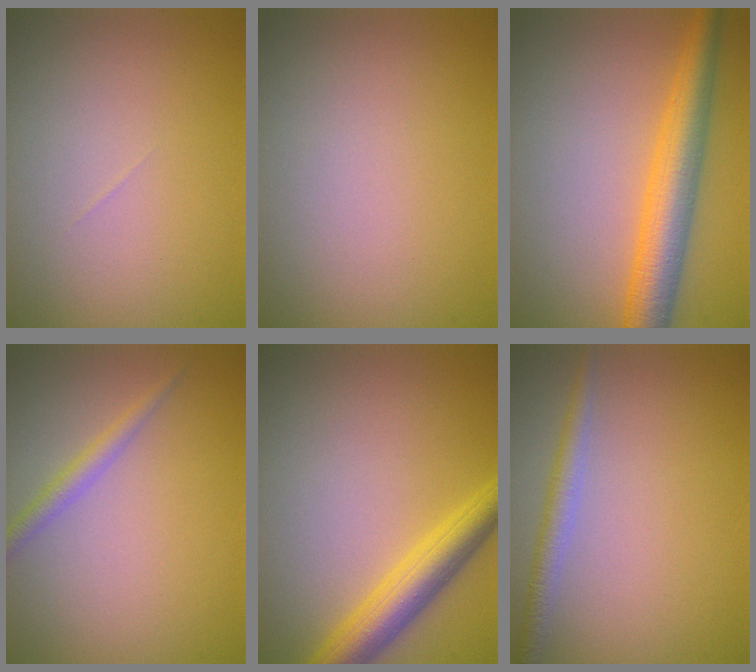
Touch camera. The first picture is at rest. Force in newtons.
{"total": 0.0}
{"total": 5.9, "press": 5.9, "slide": 0.1}
{"total": 1.6, "press": 1.6, "slide": 0.0}
{"total": 4.7, "press": 4.7, "slide": 0.1}
{"total": 2.1, "press": 2.1, "slide": 0.0}